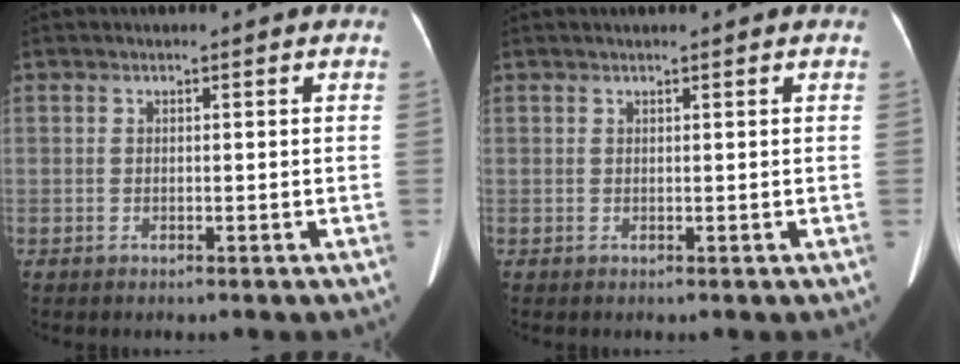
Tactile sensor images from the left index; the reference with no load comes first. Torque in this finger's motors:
{"motor_torque": [-0.10, 0.19, -0.09, -0.01]}